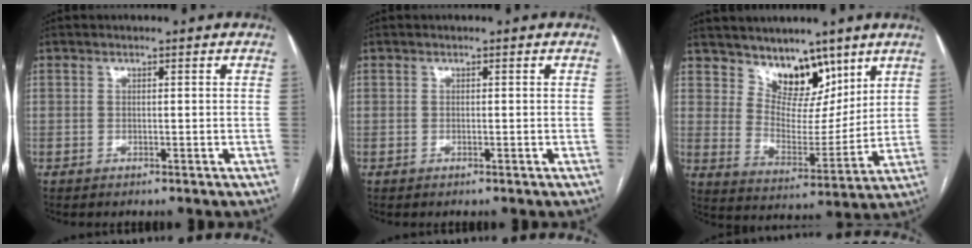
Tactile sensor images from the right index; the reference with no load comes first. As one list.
[{"total": 0.0}, {"total": 9.7, "force": [7.0, 5.2, 4.2], "torque": [-0.062, 0.001, 0.130]}]